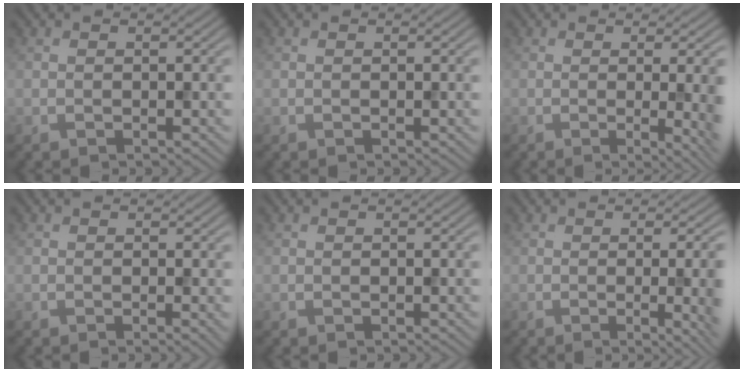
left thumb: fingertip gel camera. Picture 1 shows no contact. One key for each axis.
{"total": 0.0}
{"total": 6.5, "fx": -0.5, "fy": 1.9, "fz": 6.2, "tx": -0.070, "ty": -0.008, "tz": -0.005}
{"total": 0.7, "fx": -0.1, "fy": 0.1, "fz": 0.7, "tx": -0.010, "ty": -0.005, "tz": -0.004}
{"total": 0.0}
{"total": 8.8, "fx": -1.1, "fy": 3.1, "fz": 8.2, "tx": -0.076, "ty": 0.000, "tz": -0.013}